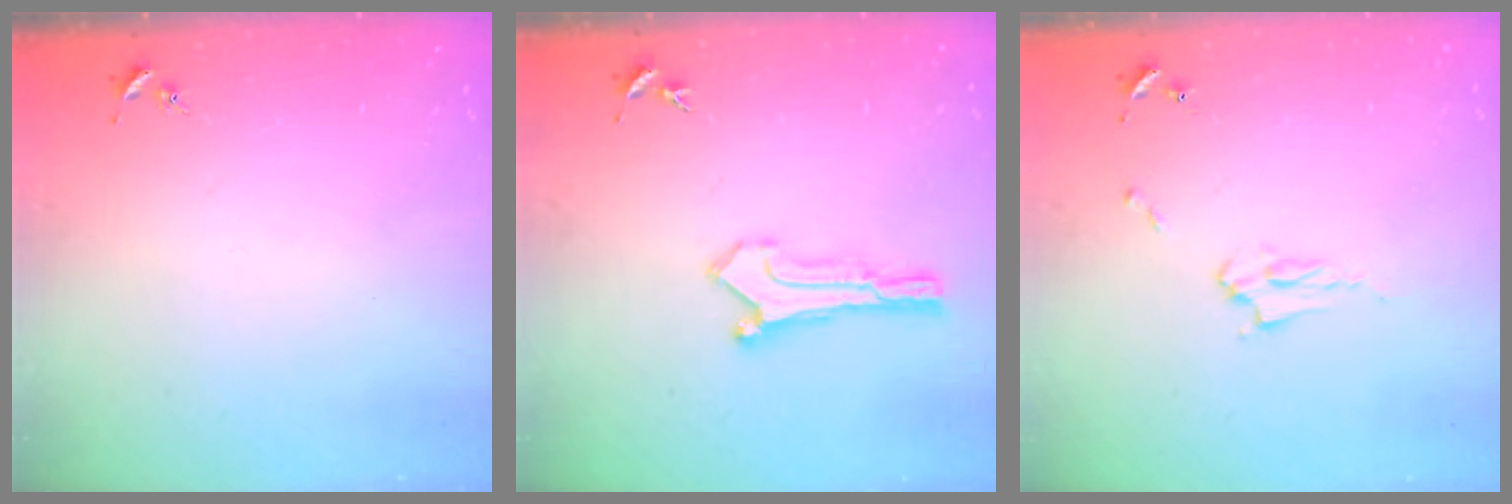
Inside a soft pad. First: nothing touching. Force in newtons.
{"total": 0.0}
{"total": 2.9, "press": 2.9, "slide": 0.4}